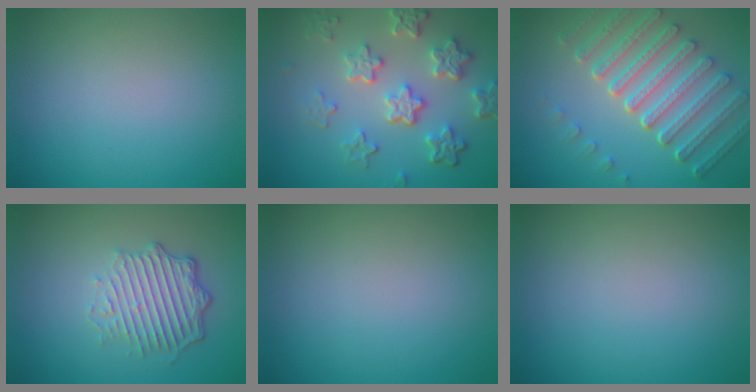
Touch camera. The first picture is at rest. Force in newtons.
{"total": 6.0, "press": 4.5, "slide": 4.0}
{"total": 7.3, "press": 5.5, "slide": 4.9}
{"total": 4.9, "press": 3.6, "slide": 3.4}
{"total": 0.0}
{"total": 0.0}